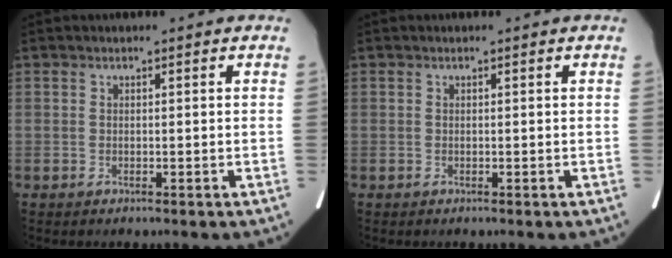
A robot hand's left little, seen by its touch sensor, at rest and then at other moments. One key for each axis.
{"total": 0.0}